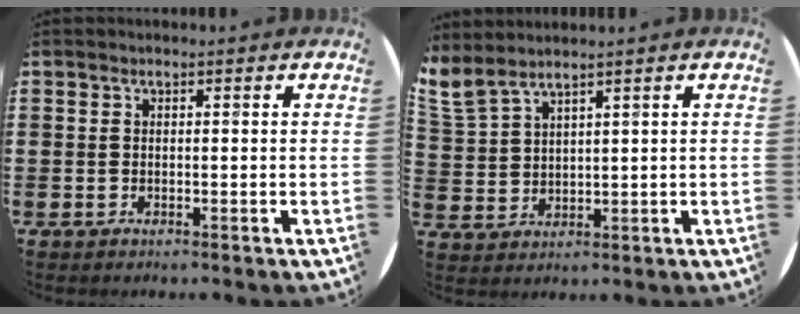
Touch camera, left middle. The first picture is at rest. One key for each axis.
{"total": 3.5, "fx": 3.2, "fy": 0.6, "fz": 1.4, "tx": -0.036, "ty": -0.008, "tz": 0.058}